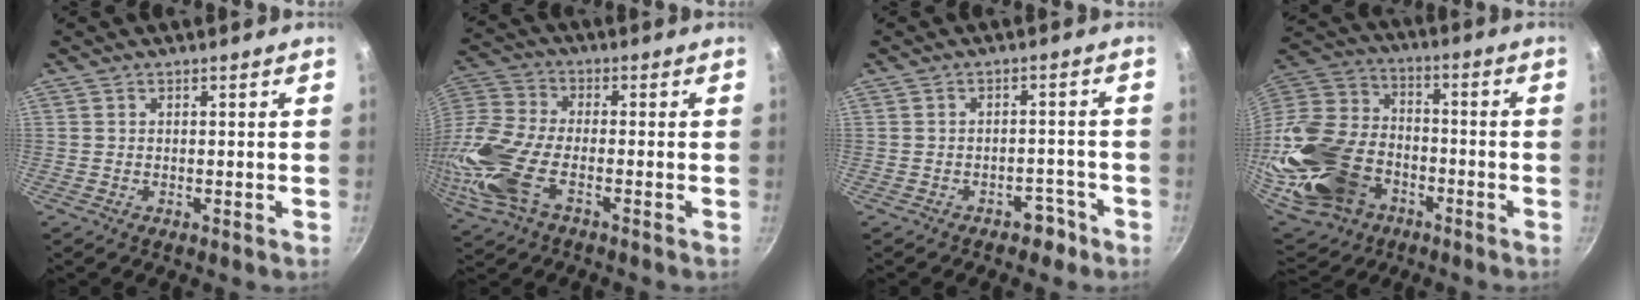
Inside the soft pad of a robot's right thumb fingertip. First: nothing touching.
{"total": 17.5, "force": [-5.5, 8.8, 14.2], "torque": [-0.351, 0.006, -0.105]}
{"total": 3.6, "force": [-2.6, 2.1, 1.4], "torque": [-0.004, 0.030, -0.033]}
{"total": 31.2, "force": [-10.4, 22.1, 19.5], "torque": [-0.502, 0.029, -0.183]}